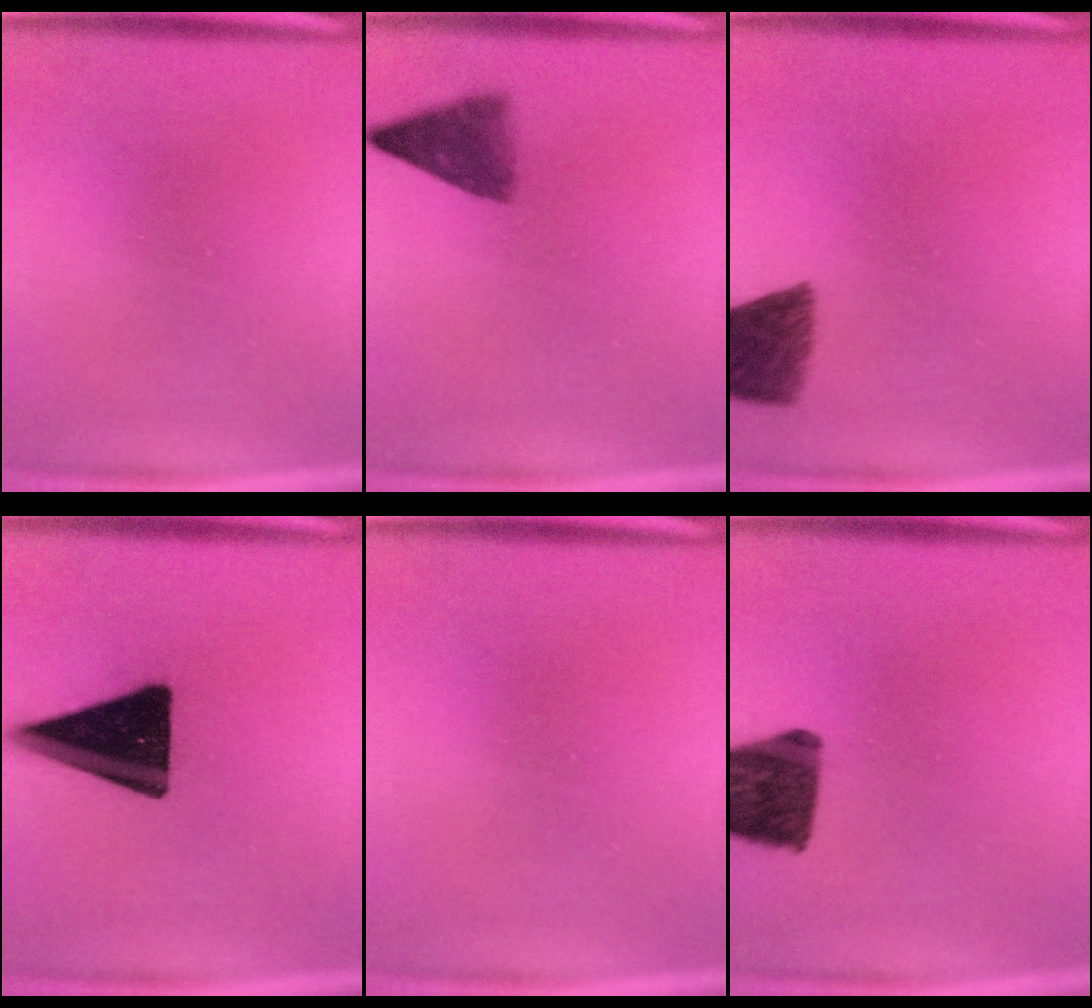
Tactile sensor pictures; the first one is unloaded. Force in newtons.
{"total": 4.7}
{"total": 7.4}
{"total": 19.4}
{"total": 0.0}
{"total": 12.6}